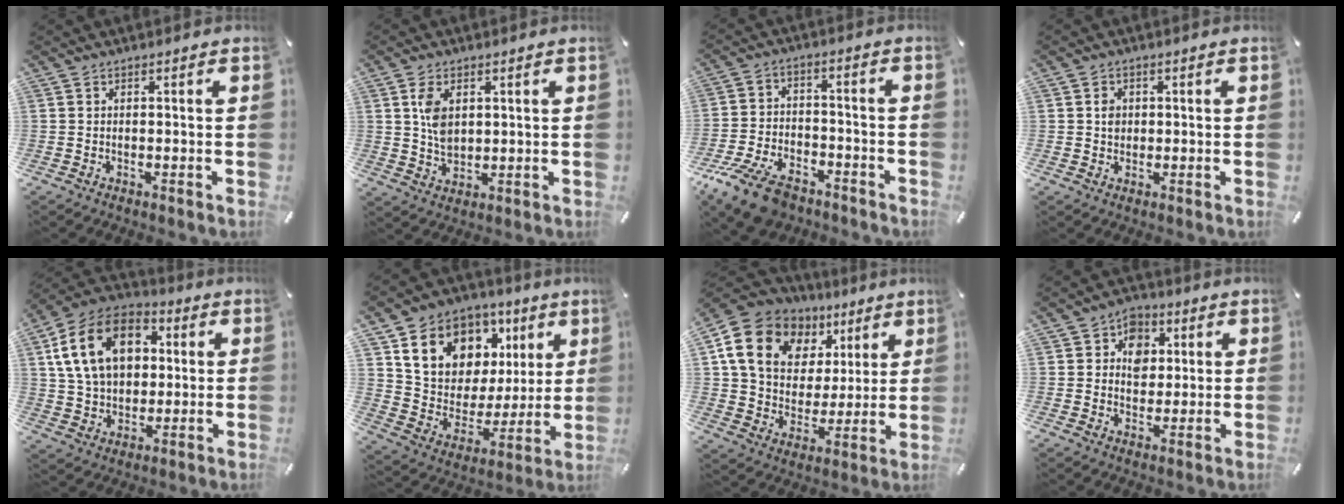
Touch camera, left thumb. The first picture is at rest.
{"total": 6.3, "force": [1.9, 4.3, 4.2], "torque": [-0.087, -0.004, 0.030]}
{"total": 11.6, "force": [-8.2, 5.8, 5.9], "torque": [-0.117, 0.044, -0.151]}
{"total": 2.5, "force": [0.2, 2.2, 1.2], "torque": [-0.017, 0.003, -0.001]}
{"total": 17.2, "force": [4.0, 12.7, 10.9], "torque": [-0.221, 0.011, 0.074]}
{"total": 15.1, "force": [7.9, 11.7, 5.3], "torque": [-0.095, -0.052, 0.153]}
{"total": 15.9, "force": [7.1, 12.4, 7.0], "torque": [-0.143, -0.016, 0.135]}
{"total": 6.7, "force": [1.3, 5.9, 2.9], "torque": [-0.032, 0.001, 0.018]}